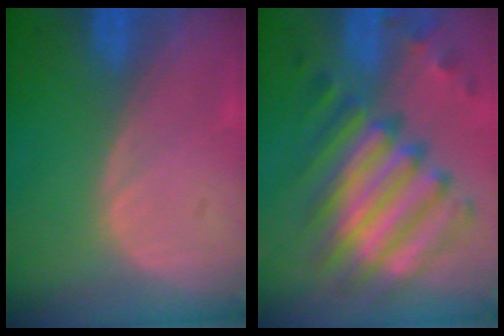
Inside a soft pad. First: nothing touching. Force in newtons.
{"total": 11.5, "press": 10.5, "slide": 4.5}